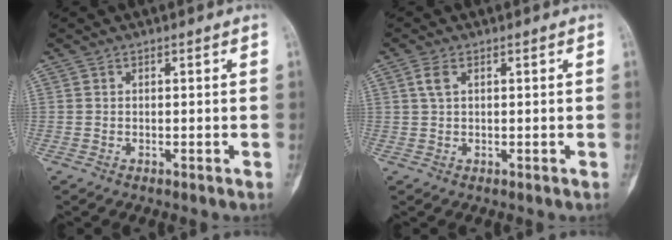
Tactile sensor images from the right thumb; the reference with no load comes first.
{"total": 2.1, "force": [0.8, 1.1, 1.7], "torque": [-0.044, 0.010, 0.019]}